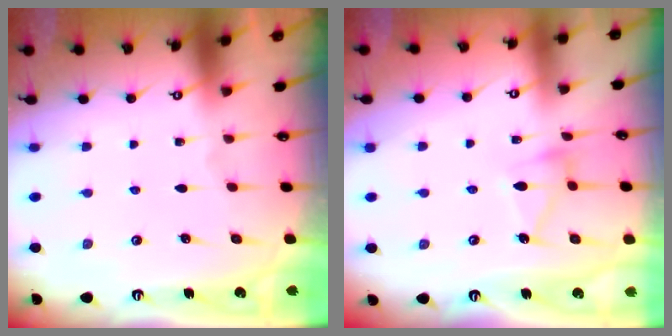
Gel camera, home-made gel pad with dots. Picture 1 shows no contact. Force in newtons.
{"total": 8.7, "press": 8.6, "slide": 0.6}